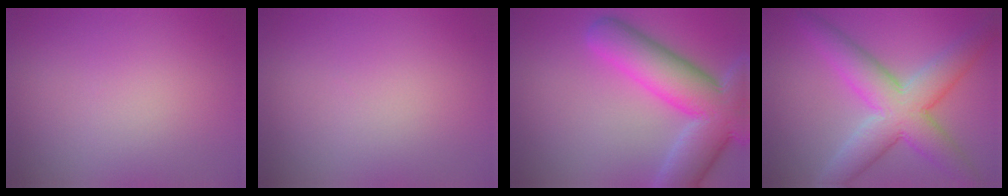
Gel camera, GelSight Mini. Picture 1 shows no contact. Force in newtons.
{"total": 0.0}
{"total": 10.8, "press": 10.7, "slide": 0.7}
{"total": 8.2, "press": 8.2, "slide": 0.5}